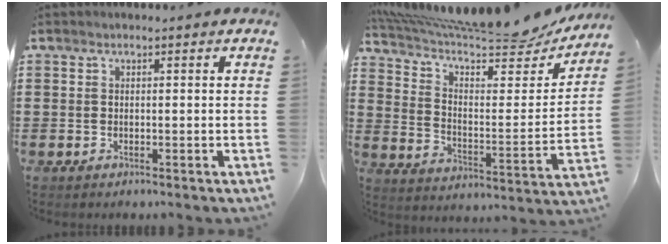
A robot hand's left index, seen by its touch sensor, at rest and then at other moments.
{"total": 9.2, "force": [8.0, 0.9, 4.5], "torque": [-0.103, -0.067, 0.129]}